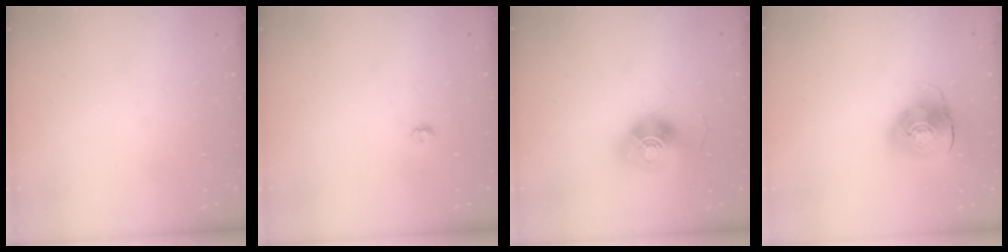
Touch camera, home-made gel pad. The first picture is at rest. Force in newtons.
{"total": 2.9, "press": 2.9, "slide": 0.4}
{"total": 16.2, "press": 16.2, "slide": 0.5}
{"total": 10.1, "press": 10.0, "slide": 1.6}